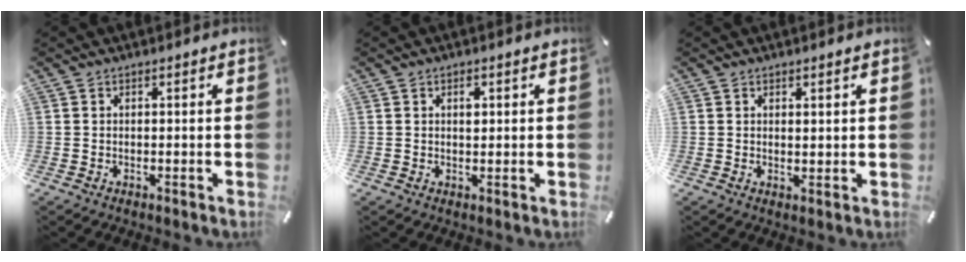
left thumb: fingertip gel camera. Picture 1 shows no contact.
{"total": 1.8, "force": [0.5, 1.2, 1.3], "torque": [-0.011, -0.002, 0.004]}
{"total": 1.0, "force": [0.9, 0.3, 0.3], "torque": [-0.005, -0.002, 0.018]}